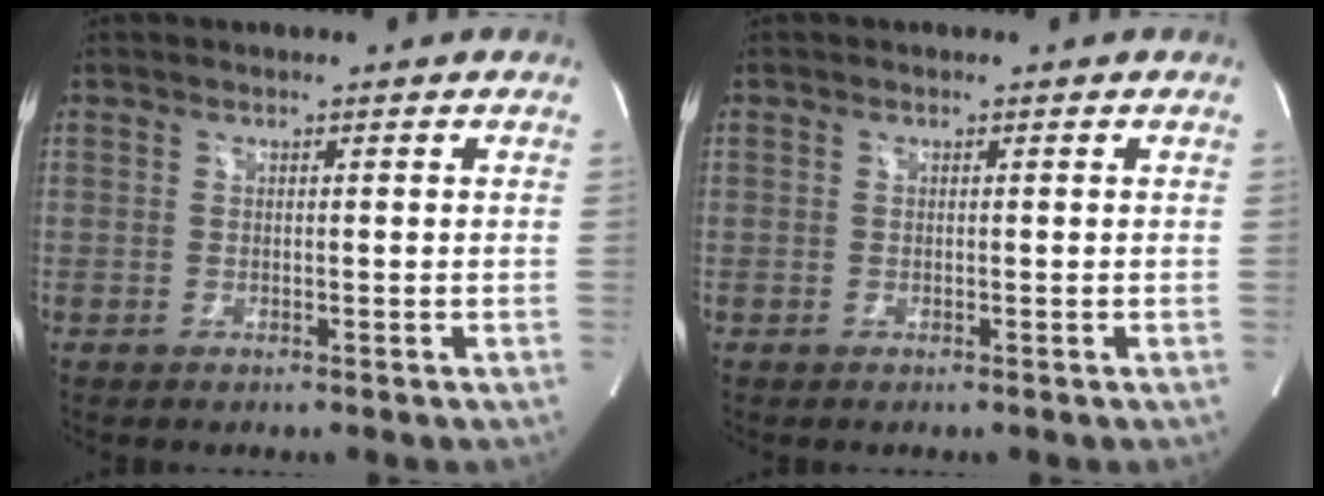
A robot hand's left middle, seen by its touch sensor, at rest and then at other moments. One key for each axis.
{"total": 0.0}